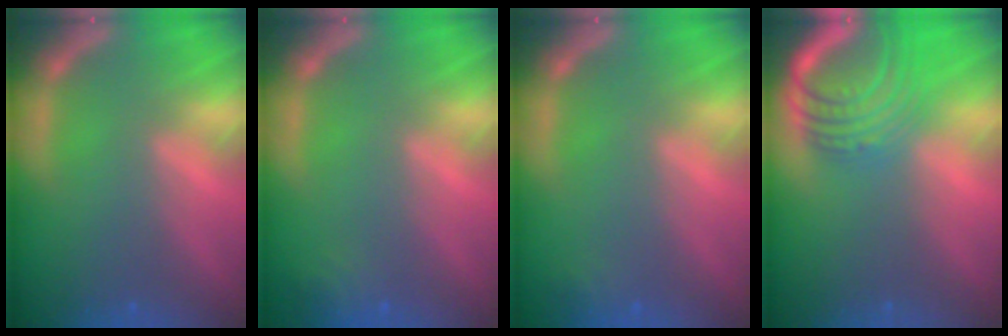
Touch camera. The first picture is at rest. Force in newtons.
{"total": 1.9}
{"total": 0.9}
{"total": 8.5}